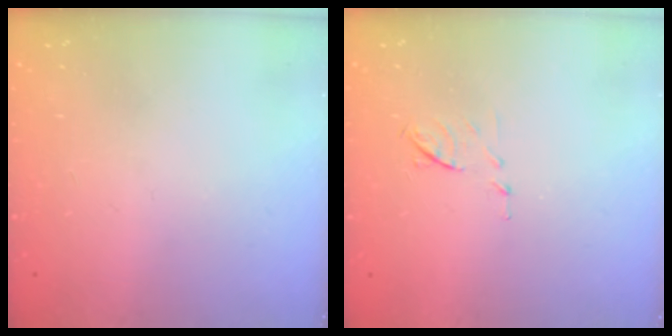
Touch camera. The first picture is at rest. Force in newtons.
{"total": 6.2, "press": 6.2, "slide": 0.9}